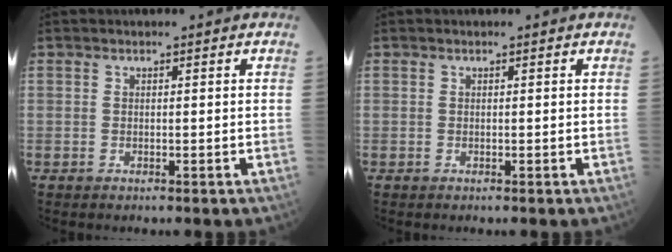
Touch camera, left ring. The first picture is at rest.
{"total": 0.0}